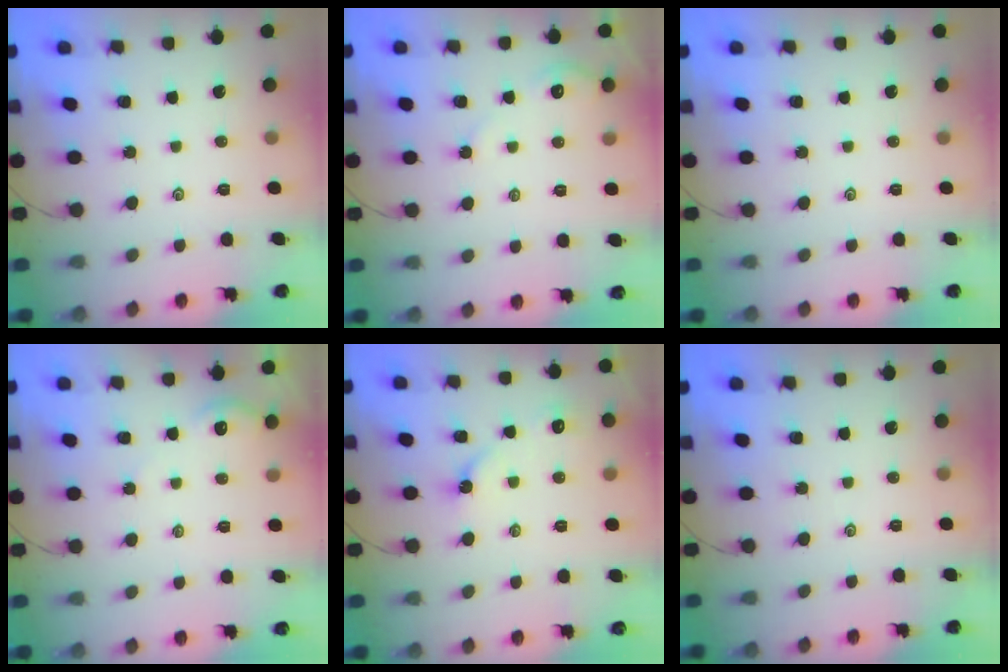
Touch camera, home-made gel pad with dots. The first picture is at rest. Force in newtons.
{"total": 3.3, "press": 3.3, "slide": 0.3}
{"total": 0.0}
{"total": 2.8, "press": 2.8, "slide": 0.3}
{"total": 4.2, "press": 4.2, "slide": 0.6}
{"total": 0.0}